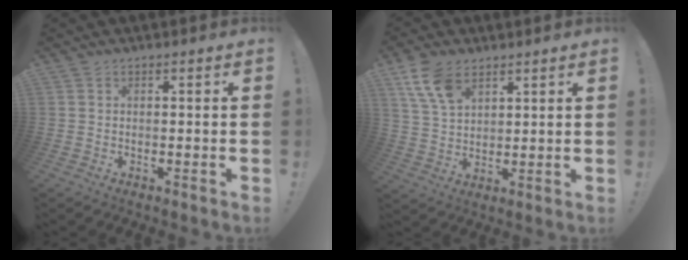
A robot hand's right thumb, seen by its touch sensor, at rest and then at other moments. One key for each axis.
{"total": 9.8, "fx": 5.6, "fy": 5.6, "fz": 5.7, "tx": -0.114, "ty": -0.011, "tz": 0.112}